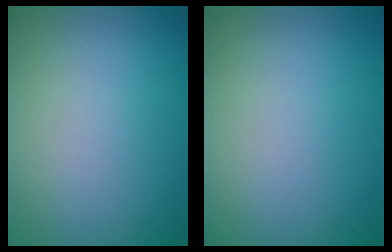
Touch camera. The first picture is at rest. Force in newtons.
{"total": 0.0}